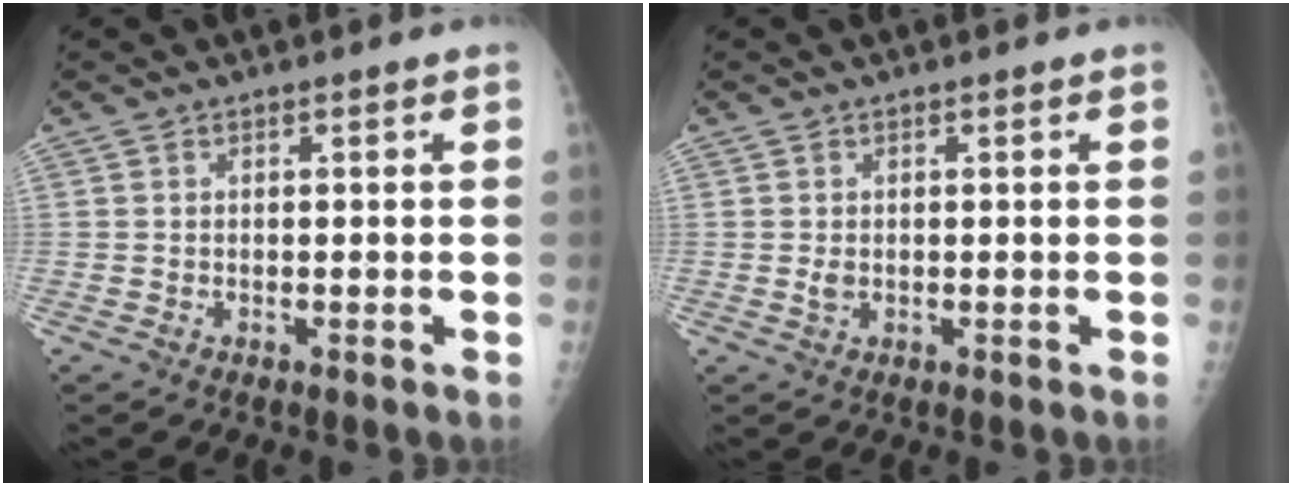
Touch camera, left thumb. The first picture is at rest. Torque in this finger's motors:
{"motor_torque": [0.47, 0.38, 0.29, 0.09, -0.01]}